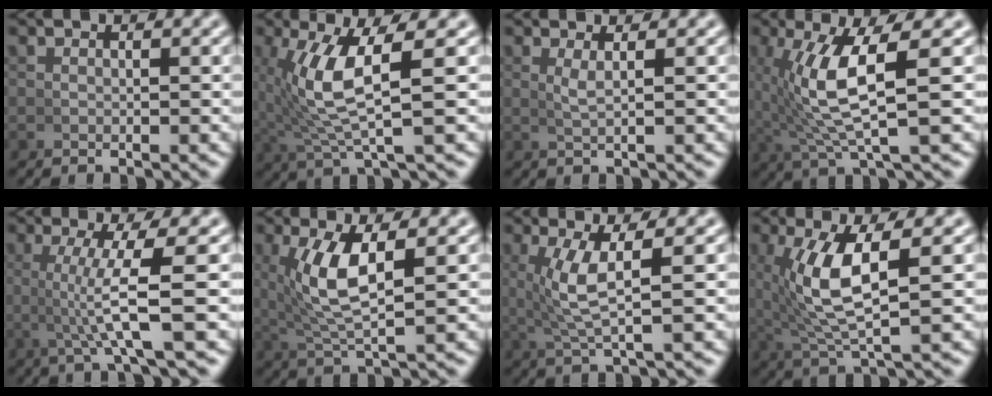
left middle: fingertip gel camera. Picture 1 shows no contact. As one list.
[{"total": 6.2, "force": [0.9, 1.5, 5.9], "torque": [-0.116, 0.006, 0.022]}, {"total": 1.5, "force": [0.8, -0.3, 1.2], "torque": [-0.027, -0.004, 0.019]}, {"total": 6.7, "force": [0.7, 1.5, 6.5], "torque": [-0.119, 0.004, 0.018]}, {"total": 4.6, "force": [0.4, -0.6, 4.6], "torque": [-0.082, -0.003, 0.008]}, {"total": 5.6, "force": [1.1, 1.7, 5.2], "torque": [-0.114, -0.004, 0.033]}, {"total": 4.1, "force": [1.0, 0.6, 4.0], "torque": [-0.078, 0.003, 0.023]}, {"total": 6.5, "force": [0.9, 2.2, 6.1], "torque": [-0.125, -0.001, 0.028]}]